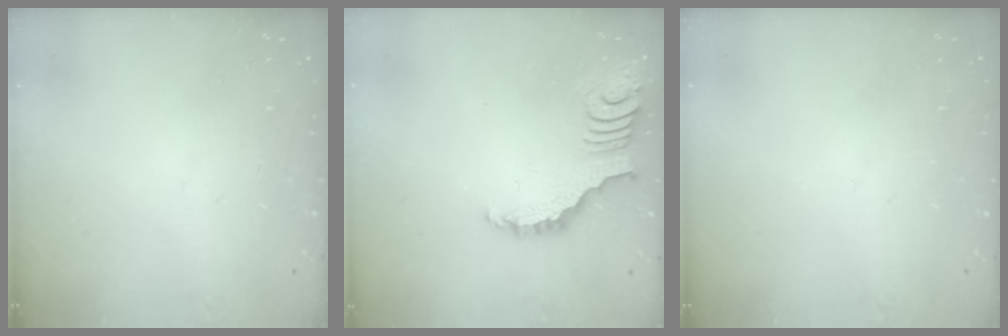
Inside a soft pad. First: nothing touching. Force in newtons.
{"total": 3.8, "press": 3.8, "slide": 0.5}
{"total": 0.0}